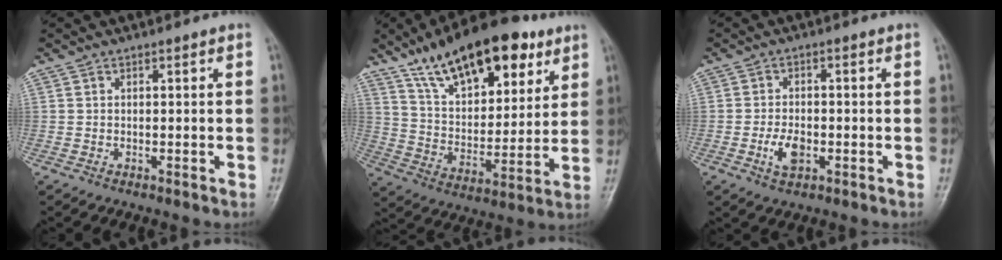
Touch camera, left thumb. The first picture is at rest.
{"total": 22.5, "force": [13.8, 10.2, 14.6], "torque": [-0.198, -0.042, 0.235]}
{"total": 4.5, "force": [-1.5, 2.5, 3.4], "torque": [-0.063, 0.004, -0.026]}